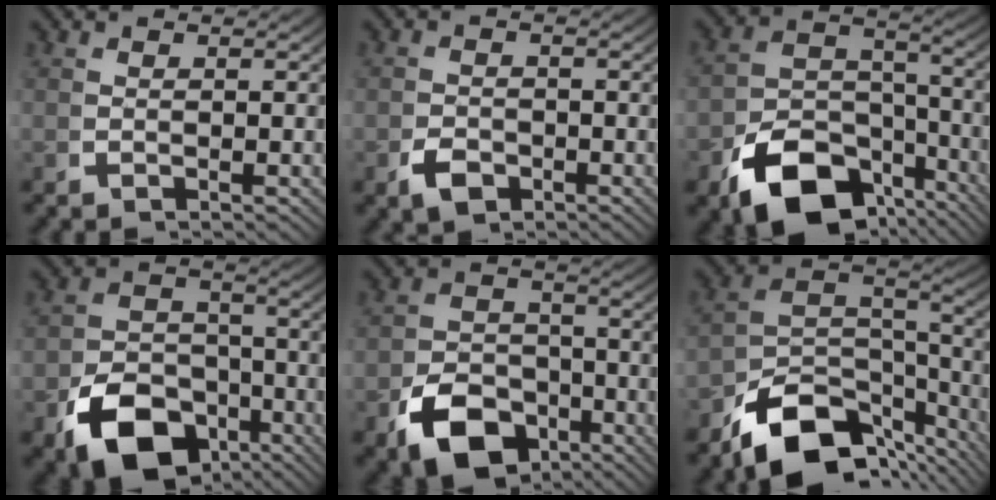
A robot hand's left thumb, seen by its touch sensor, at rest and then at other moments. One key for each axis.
{"total": 2.3, "fx": -1.5, "fy": 1.3, "fz": 1.2, "tx": -0.020, "ty": -0.006, "tz": -0.023}
{"total": 10.7, "fx": -5.0, "fy": 6.6, "fz": 6.7, "tx": -0.118, "ty": -0.033, "tz": -0.071}
{"total": 11.4, "fx": -5.7, "fy": 7.7, "fz": 6.2, "tx": -0.104, "ty": -0.043, "tz": -0.077}
{"total": 9.2, "fx": -4.8, "fy": 6.3, "fz": 4.6, "tx": -0.072, "ty": -0.032, "tz": -0.067}
{"total": 11.4, "fx": -5.1, "fy": 6.6, "fz": 7.8, "tx": -0.155, "ty": -0.035, "tz": -0.070}